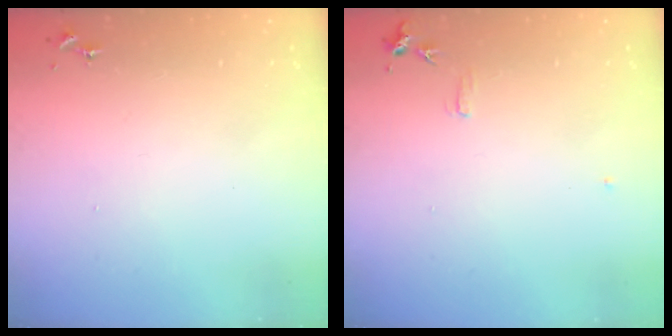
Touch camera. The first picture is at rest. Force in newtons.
{"total": 5.6, "press": 5.5, "slide": 0.7}